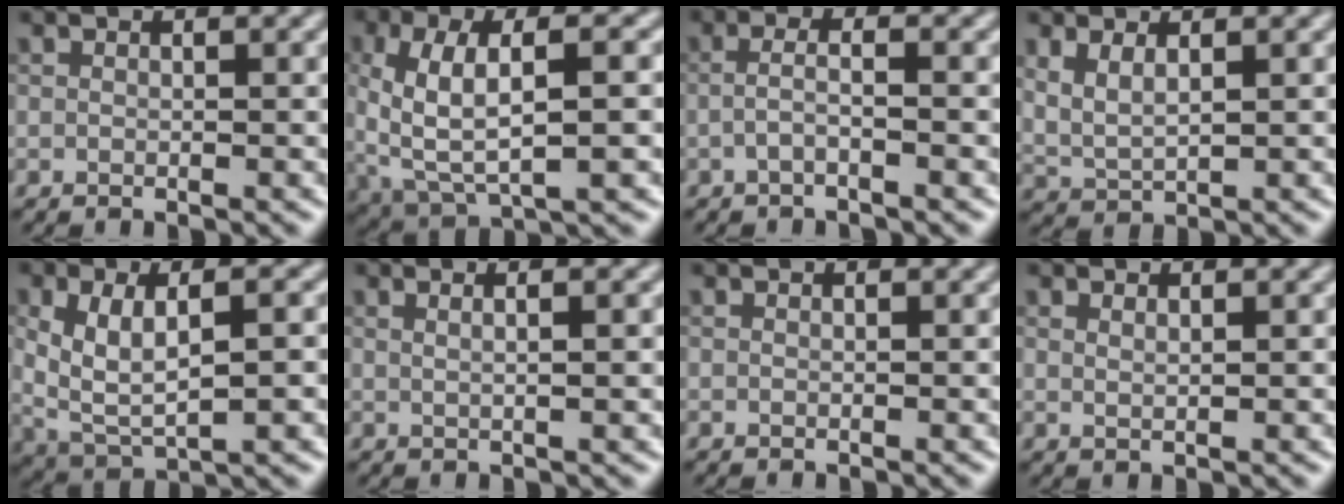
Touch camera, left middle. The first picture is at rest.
{"total": 7.7, "force": [0.0, 3.1, 7.1], "torque": [-0.142, 0.000, -0.001]}
{"total": 1.7, "force": [-0.7, 0.3, 1.6], "torque": [-0.030, 0.007, -0.020]}
{"total": 2.3, "force": [1.1, 1.0, 1.8], "torque": [-0.045, -0.007, 0.027]}
{"total": 5.9, "force": [0.6, 2.8, 5.2], "torque": [-0.106, -0.002, 0.013]}
{"total": 3.1, "force": [1.1, 1.3, 2.6], "torque": [-0.015, 0.004, -0.009]}
{"total": 0.0}
{"total": 0.7, "force": [0.4, 0.2, 0.5], "torque": [-0.008, -0.002, 0.009]}